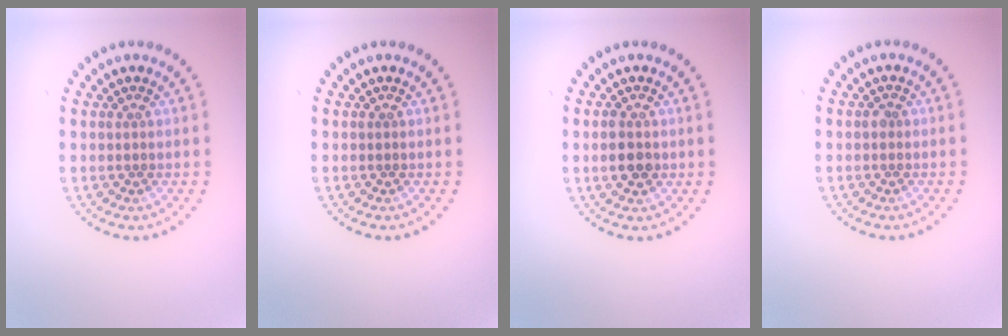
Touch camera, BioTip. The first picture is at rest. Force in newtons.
{"total": 0.0}
{"total": 2.2, "press": 2.2, "slide": 0.2}
{"total": 0.6, "press": 0.6, "slide": 0.2}